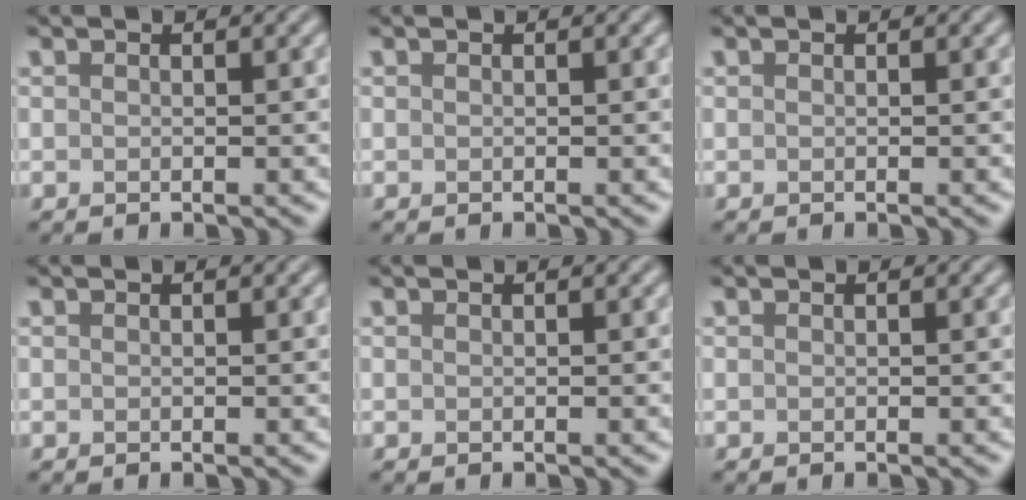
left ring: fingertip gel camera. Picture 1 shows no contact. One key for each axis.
{"total": 0.0}
{"total": 0.0}
{"total": 0.0}
{"total": 0.0}
{"total": 0.0}